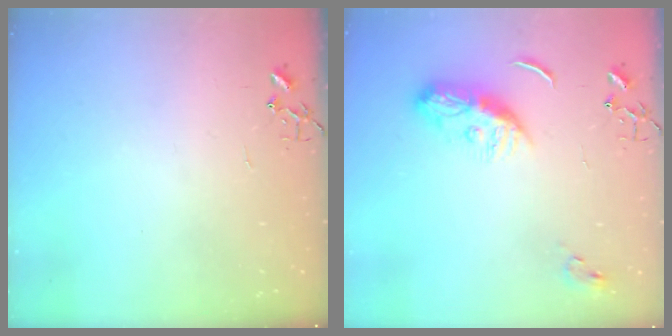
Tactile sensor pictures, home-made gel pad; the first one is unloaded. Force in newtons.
{"total": 10.1, "press": 10.1, "slide": 0.1}